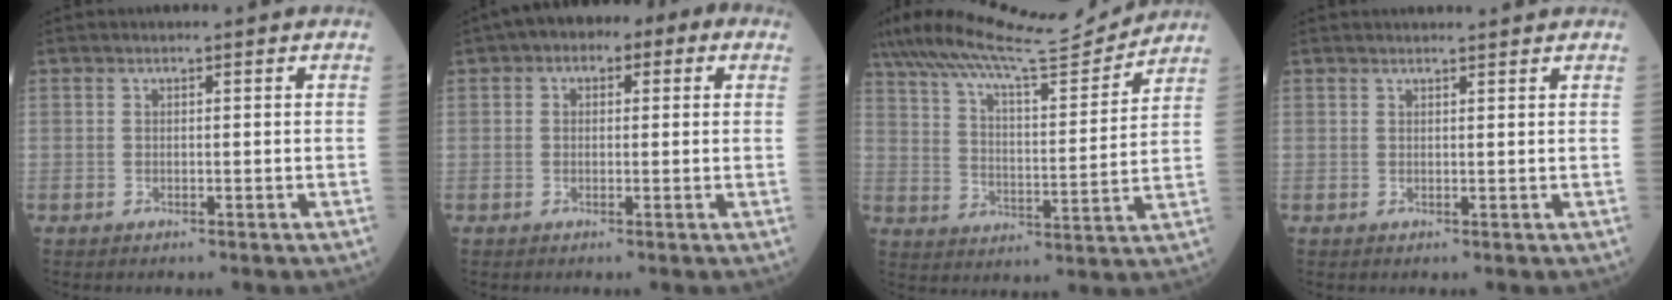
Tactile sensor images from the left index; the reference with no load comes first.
{"total": 7.0, "force": [2.7, 3.7, 5.3], "torque": [-0.072, 0.042, 0.031]}
{"total": 18.2, "force": [17.0, 0.7, 6.4], "torque": [-0.126, -0.004, 0.271]}
{"total": 3.6, "force": [3.4, 0.0, 1.1], "torque": [-0.015, 0.015, 0.041]}